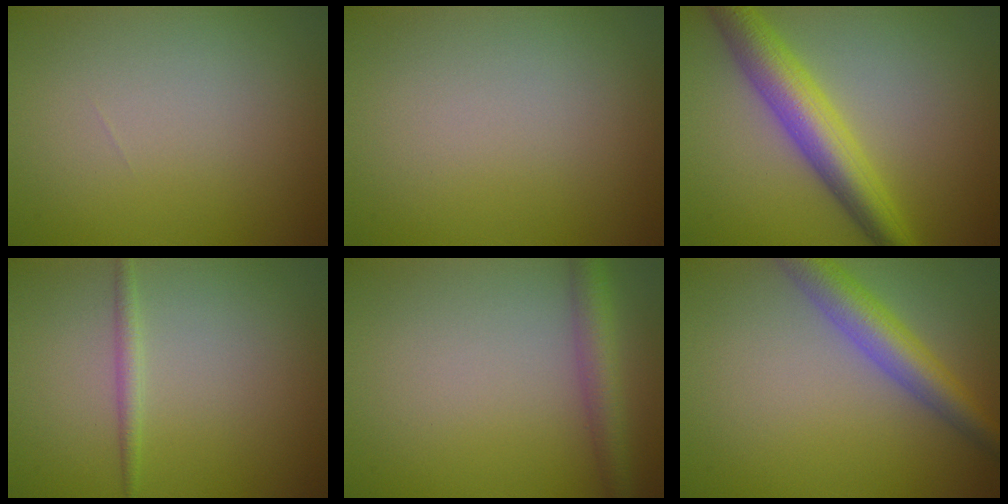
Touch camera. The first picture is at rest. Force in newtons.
{"total": 0.0}
{"total": 6.1, "press": 6.1, "slide": 0.0}
{"total": 1.2, "press": 1.2, "slide": 0.0}
{"total": 3.0, "press": 3.0, "slide": 0.1}
{"total": 4.8, "press": 4.8, "slide": 0.2}